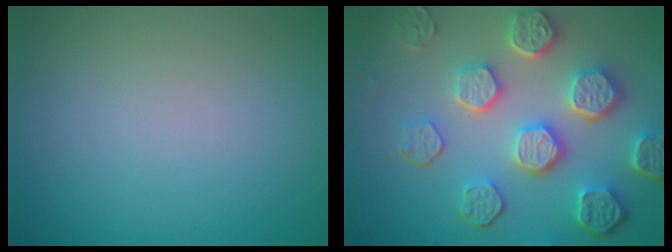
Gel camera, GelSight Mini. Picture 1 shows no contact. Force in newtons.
{"total": 7.4, "press": 5.8, "slide": 4.6}